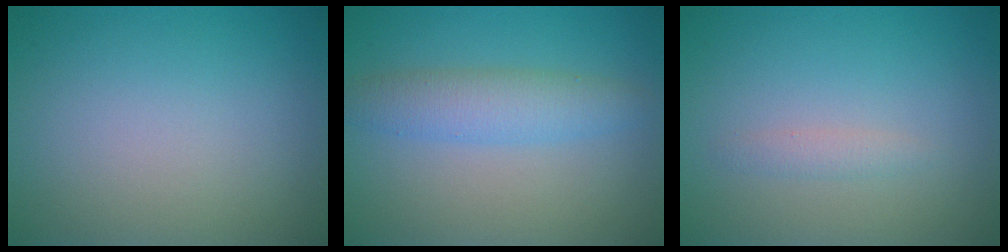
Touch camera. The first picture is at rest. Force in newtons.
{"total": 3.4, "press": 3.4, "slide": 0.1}
{"total": 1.0, "press": 1.0, "slide": 0.0}